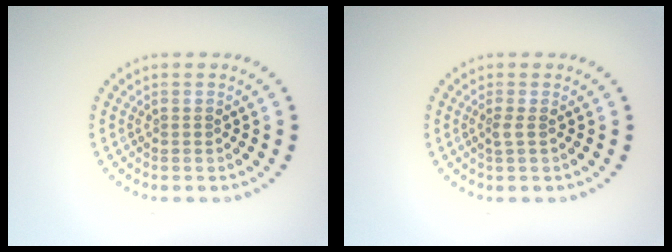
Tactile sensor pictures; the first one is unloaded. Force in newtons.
{"total": 0.9, "press": 0.7, "slide": 0.6}